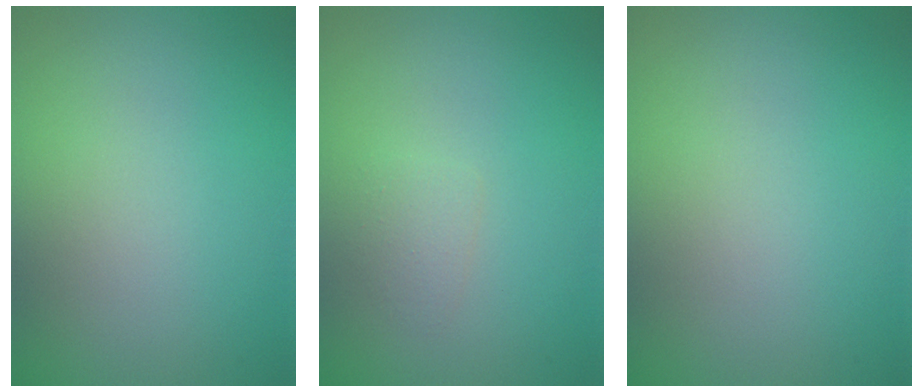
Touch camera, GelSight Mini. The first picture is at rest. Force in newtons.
{"total": 1.0, "press": 1.0, "slide": 0.2}
{"total": 0.0}